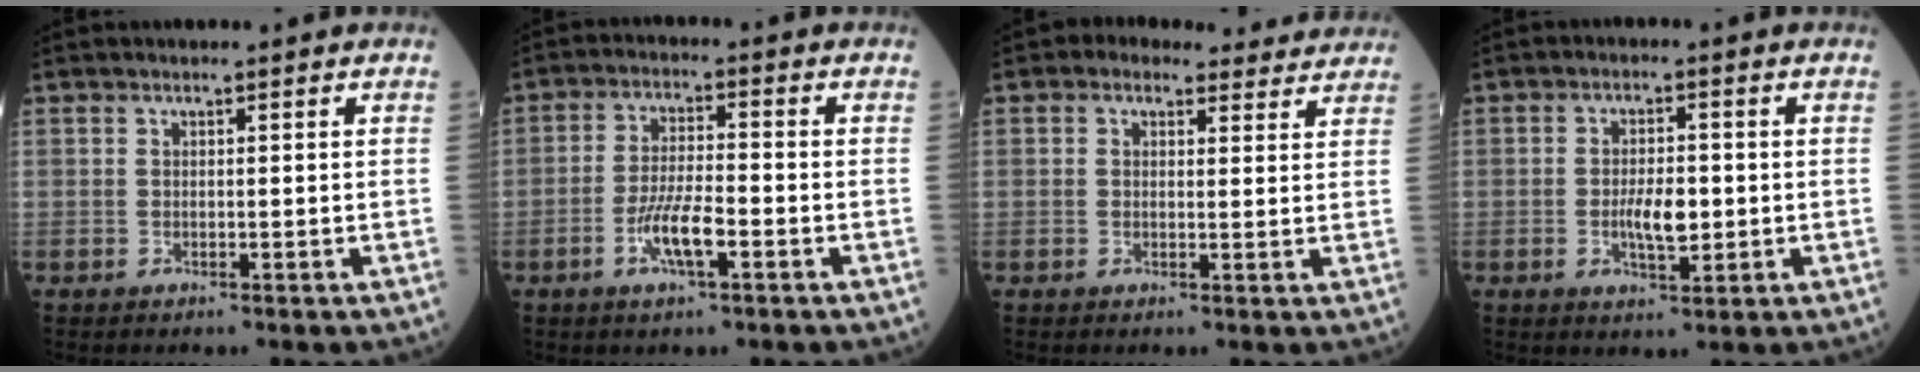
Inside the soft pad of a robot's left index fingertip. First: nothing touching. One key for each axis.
{"total": 6.3, "fx": -2.7, "fy": 1.3, "fz": 5.5, "tx": -0.112, "ty": -0.002, "tz": -0.053}
{"total": 6.9, "fx": 5.8, "fy": 3.3, "fz": 1.5, "tx": -0.010, "ty": 0.026, "tz": 0.065}
{"total": 5.0, "fx": -0.8, "fy": 1.9, "fz": 4.6, "tx": -0.085, "ty": -0.002, "tz": -0.013}